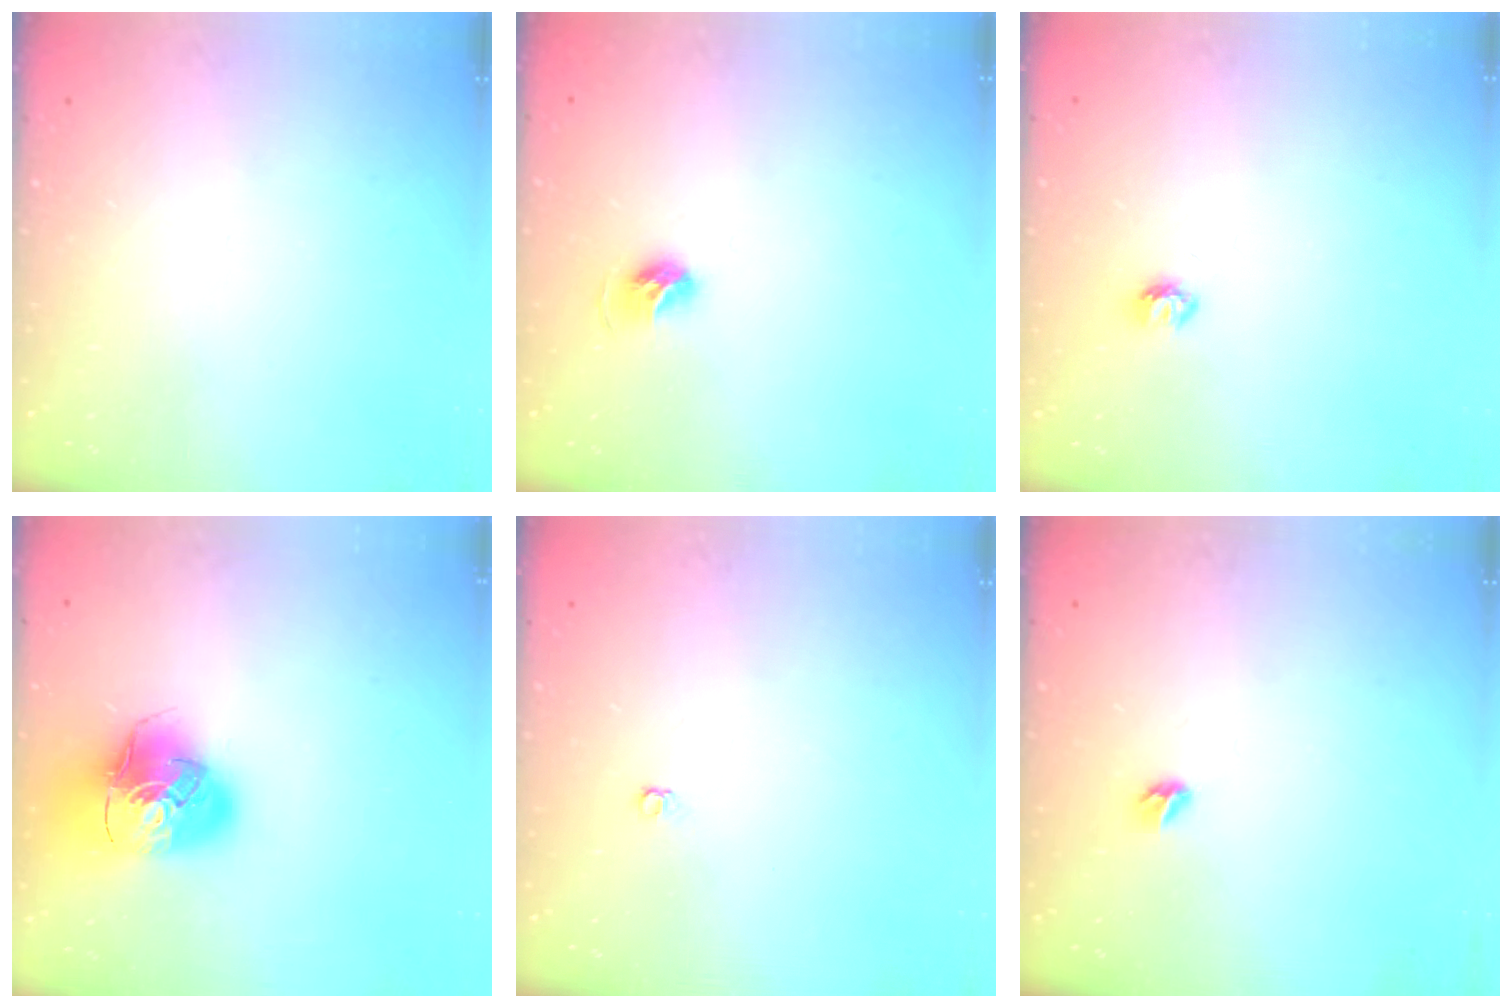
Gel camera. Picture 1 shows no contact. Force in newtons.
{"total": 6.2, "press": 6.1, "slide": 1.2}
{"total": 4.6, "press": 4.6, "slide": 0.5}
{"total": 17.4, "press": 17.2, "slide": 2.7}
{"total": 3.6, "press": 3.5, "slide": 0.6}
{"total": 3.8, "press": 3.8, "slide": 0.7}